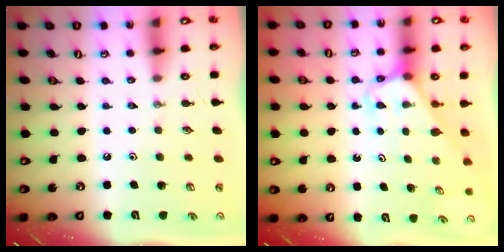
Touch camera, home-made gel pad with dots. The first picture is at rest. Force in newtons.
{"total": 3.0, "press": 3.0, "slide": 0.2}